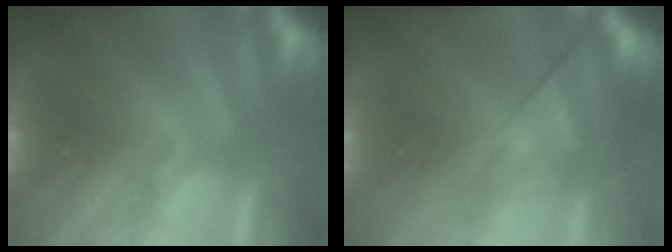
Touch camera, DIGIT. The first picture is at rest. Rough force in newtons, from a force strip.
{"total": 3.6}